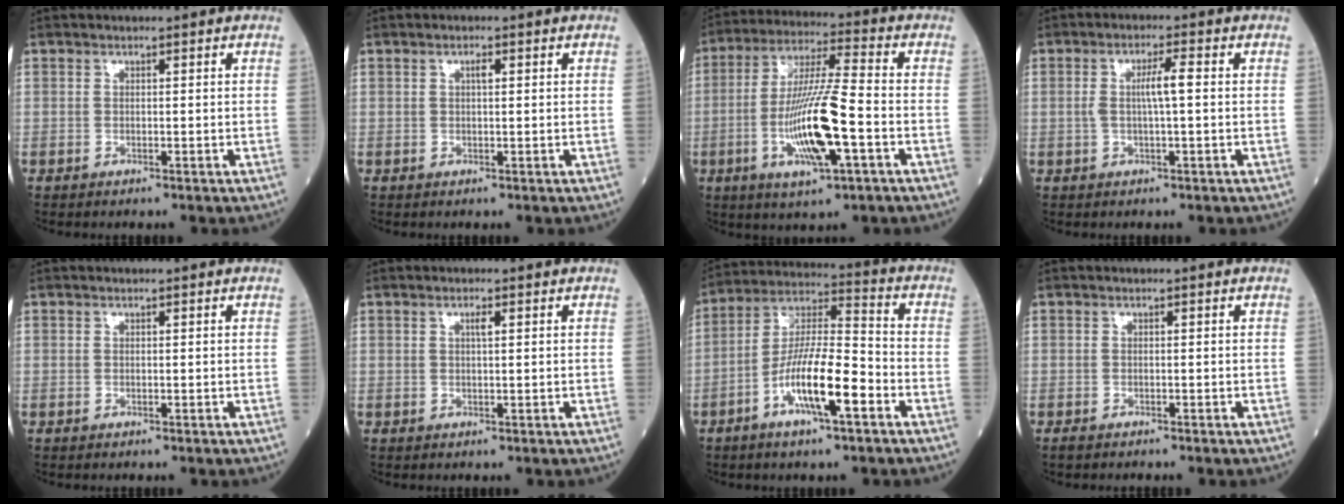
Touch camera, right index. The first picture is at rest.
{"total": 1.1, "force": [0.4, 0.3, 1.0], "torque": [-0.018, 0.002, 0.005]}
{"total": 14.2, "force": [-3.9, 1.5, 13.5], "torque": [-0.263, -0.007, -0.072]}
{"total": 3.9, "force": [0.2, 0.2, 3.9], "torque": [-0.075, 0.006, 0.003]}
{"total": 0.0}
{"total": 1.1, "force": [0.4, 0.1, 1.0], "torque": [-0.020, 0.001, 0.006]}
{"total": 12.9, "force": [-5.2, 2.1, 11.6], "torque": [-0.219, 0.001, -0.098]}
{"total": 0.9, "force": [-0.8, 0.2, 0.2], "torque": [-0.011, -0.002, -0.016]}